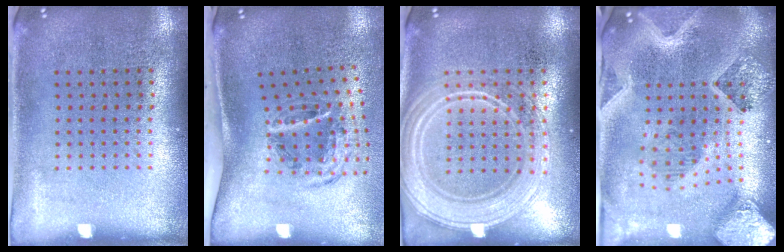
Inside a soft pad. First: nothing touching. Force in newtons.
{"total": 1.6, "press": 1.1, "slide": 1.2}
{"total": 2.5, "press": 2.5, "slide": 0.4}
{"total": 4.1, "press": 3.2, "slide": 2.5}